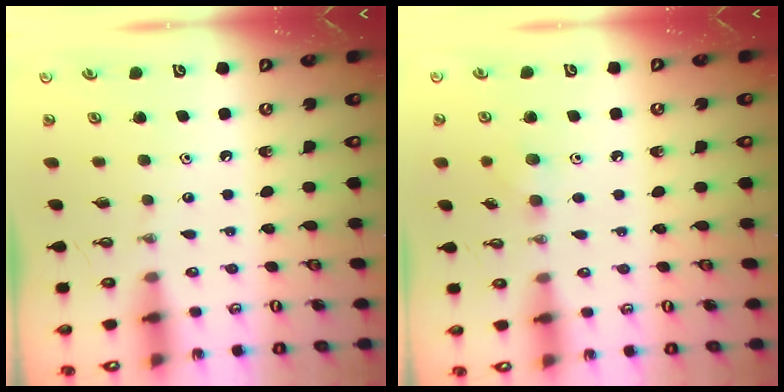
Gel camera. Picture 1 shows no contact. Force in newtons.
{"total": 6.4, "press": 6.3, "slide": 1.0}